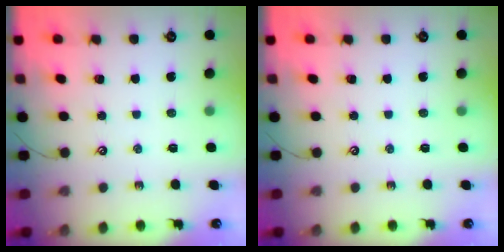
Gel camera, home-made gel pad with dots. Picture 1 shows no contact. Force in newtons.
{"total": 0.0}